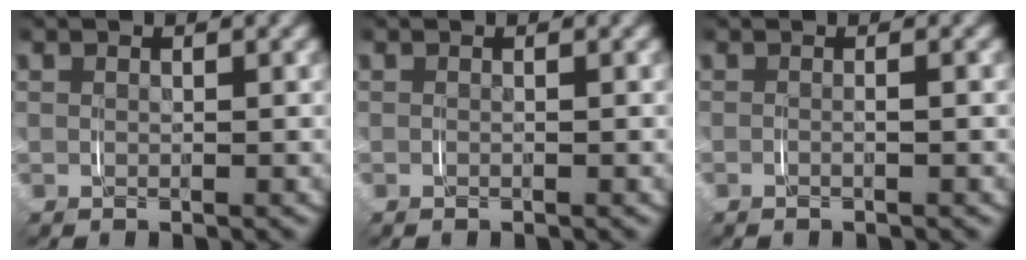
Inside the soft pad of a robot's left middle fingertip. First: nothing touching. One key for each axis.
{"total": 0.0}
{"total": 0.8, "fx": -0.5, "fy": -0.6, "fz": -0.1, "tx": 0.002, "ty": 0.002, "tz": -0.014}